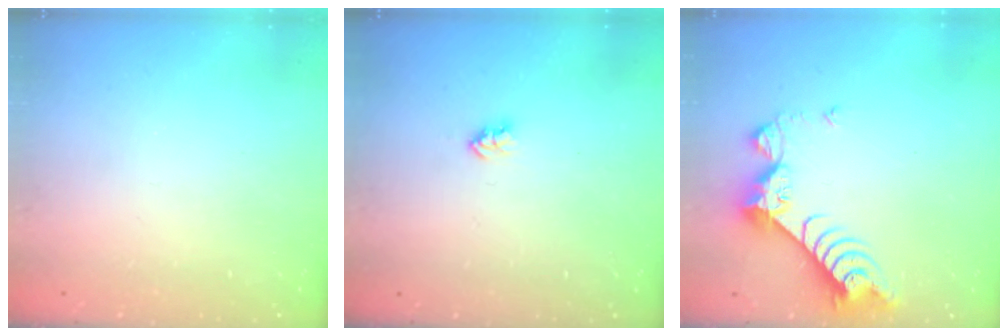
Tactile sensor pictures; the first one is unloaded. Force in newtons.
{"total": 2.7, "press": 2.7, "slide": 0.4}
{"total": 9.1, "press": 9.1, "slide": 0.6}